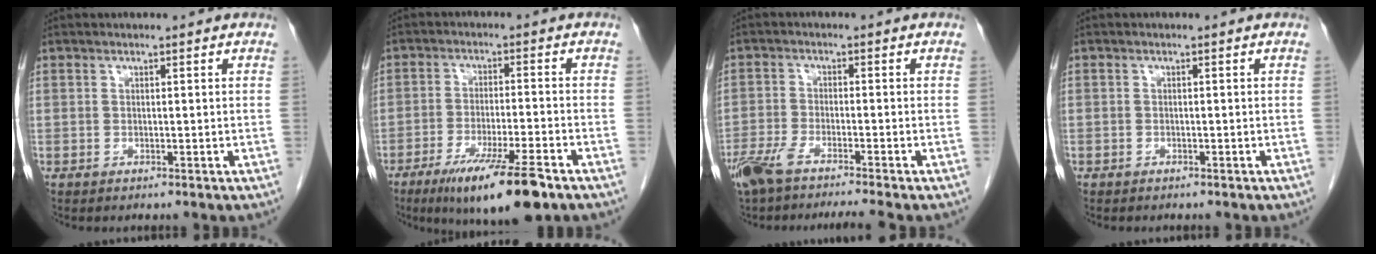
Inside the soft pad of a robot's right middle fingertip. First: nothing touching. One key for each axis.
{"total": 12.2, "fx": -7.8, "fy": 1.0, "fz": 9.3, "tx": -0.149, "ty": -0.029, "tz": -0.125}
{"total": 8.4, "fx": -6.8, "fy": -0.2, "fz": 4.9, "tx": -0.084, "ty": -0.017, "tz": -0.118}
{"total": 0.8, "fx": -0.6, "fy": 0.6, "fz": 0.0, "tx": -0.004, "ty": 0.005, "tz": -0.013}